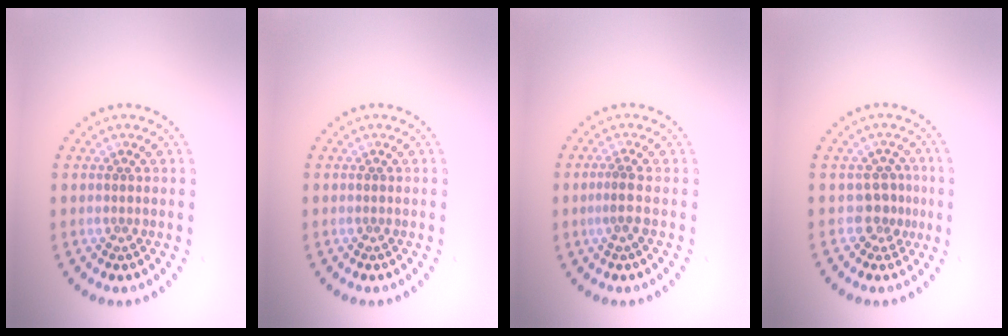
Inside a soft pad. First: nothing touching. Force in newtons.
{"total": 0.0}
{"total": 1.3, "press": 1.0, "slide": 0.8}
{"total": 2.1, "press": 1.5, "slide": 1.6}